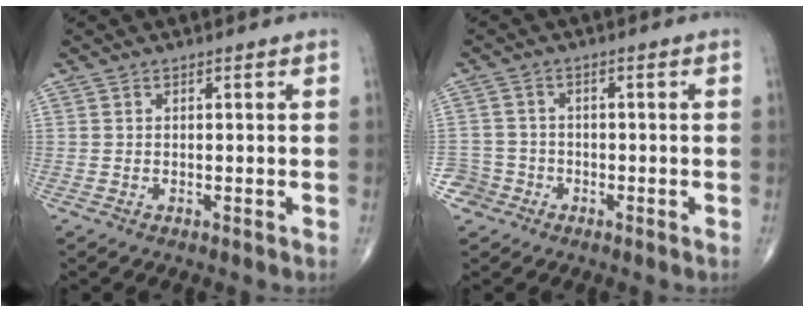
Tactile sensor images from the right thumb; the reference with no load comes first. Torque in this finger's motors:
{"motor_torque": [0.13, 0.02, 0.01, -0.07, 0.01]}